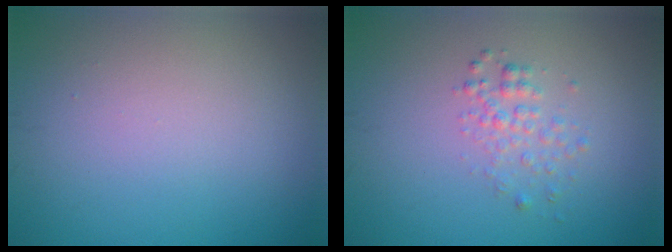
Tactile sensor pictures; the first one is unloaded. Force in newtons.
{"total": 1.7, "press": 1.7, "slide": 0.1}